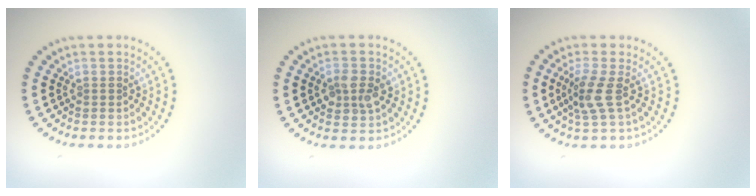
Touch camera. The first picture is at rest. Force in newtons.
{"total": 2.4, "press": 2.4, "slide": 0.2}
{"total": 2.6, "press": 2.0, "slide": 1.5}